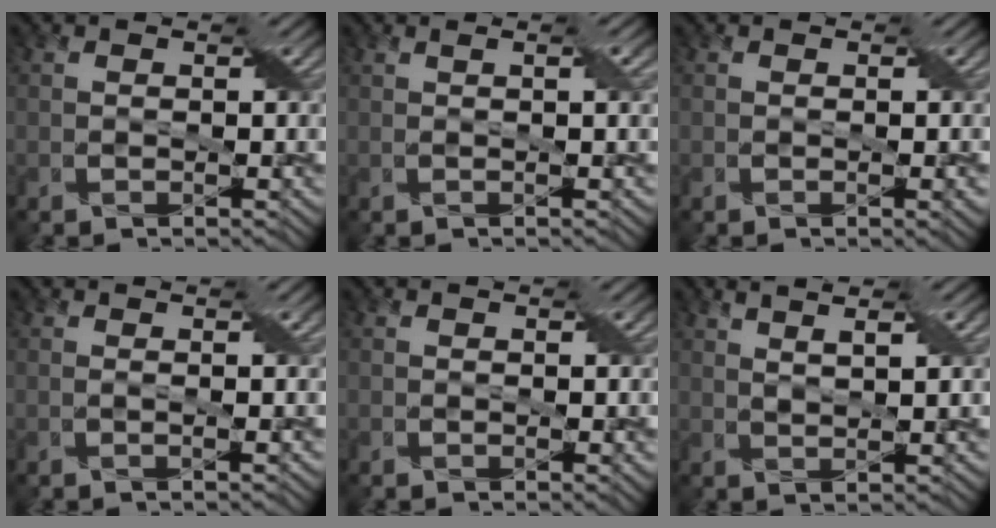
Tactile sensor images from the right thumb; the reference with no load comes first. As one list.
[{"total": 2.7, "force": [0.6, 0.3, 2.6], "torque": [-0.040, 0.009, 0.004]}, {"total": 1.0, "force": [-0.1, 0.1, 1.0], "torque": [-0.015, -0.001, -0.001]}, {"total": 1.6, "force": [0.3, 0.2, 1.6], "torque": [-0.026, 0.009, -0.002]}, {"total": 0.6, "force": [0.1, 0.1, 0.5], "torque": [-0.006, -0.001, 0.001]}, {"total": 3.5, "force": [2.1, 0.5, 2.8], "torque": [-0.041, 0.002, 0.036]}]